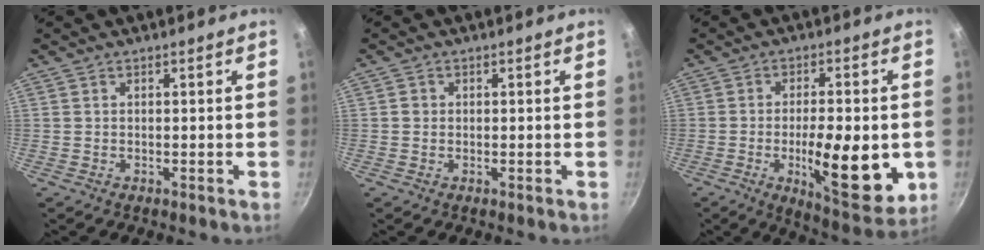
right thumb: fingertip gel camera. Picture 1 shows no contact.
{"total": 1.0, "force": [0.0, 1.0, 0.3], "torque": [-0.002, 0.002, 0.000]}
{"total": 16.4, "force": [-3.4, 5.7, 15.0], "torque": [-0.205, -0.015, -0.044]}